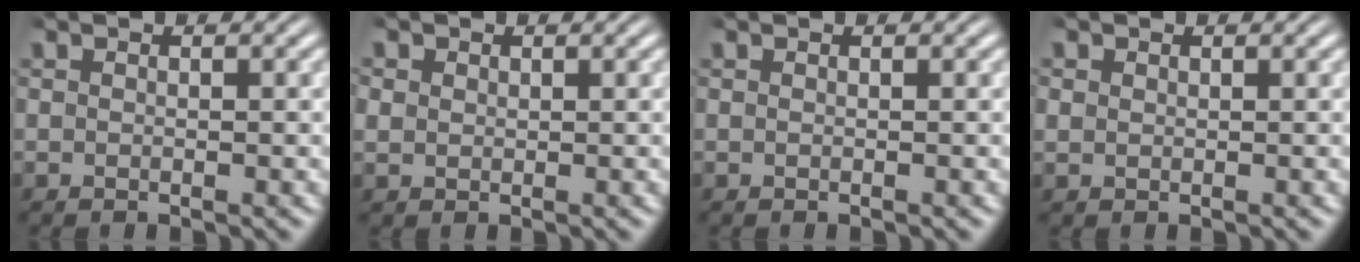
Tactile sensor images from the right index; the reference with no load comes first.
{"total": 1.4, "force": [0.4, 1.3, 0.3], "torque": [-0.015, -0.011, 0.015]}
{"total": 0.0}
{"total": 0.5, "force": [0.3, 0.4, 0.0], "torque": [-0.004, -0.009, 0.014]}